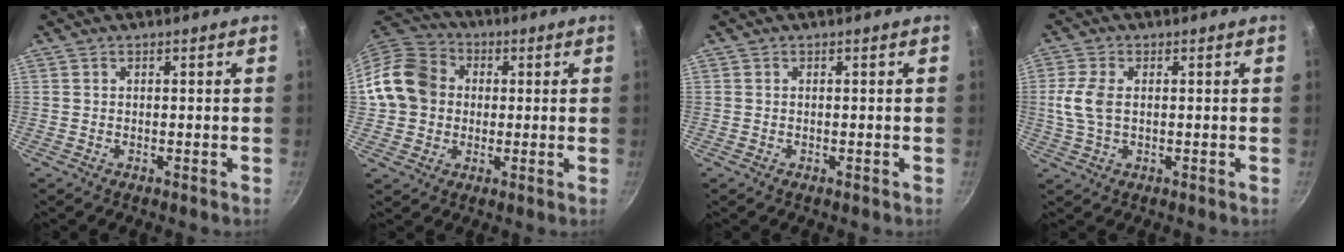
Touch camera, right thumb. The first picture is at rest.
{"total": 13.4, "force": [1.1, 11.7, 6.6], "torque": [-0.098, 0.028, 0.007]}
{"total": 0.0}
{"total": 6.1, "force": [0.5, 3.5, 5.0], "torque": [-0.111, 0.004, 0.008]}